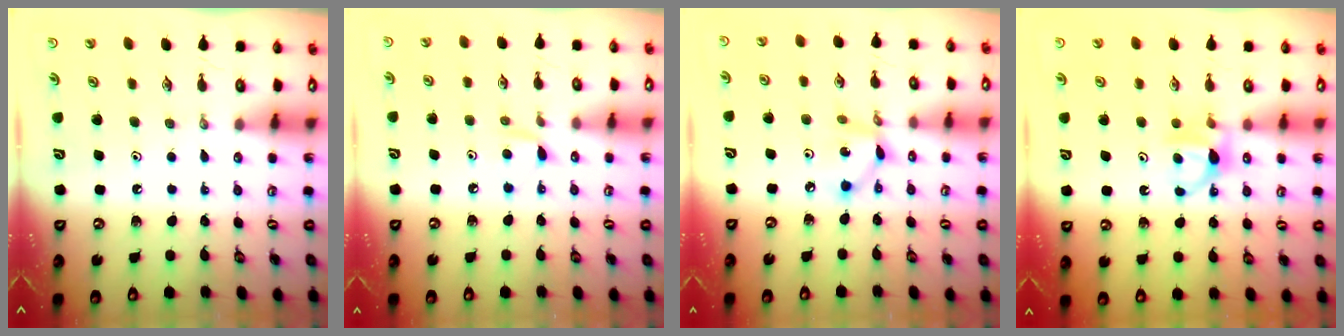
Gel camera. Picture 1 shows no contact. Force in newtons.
{"total": 5.6, "press": 5.5, "slide": 0.7}
{"total": 6.2, "press": 6.2, "slide": 0.2}
{"total": 6.0, "press": 5.9, "slide": 0.9}